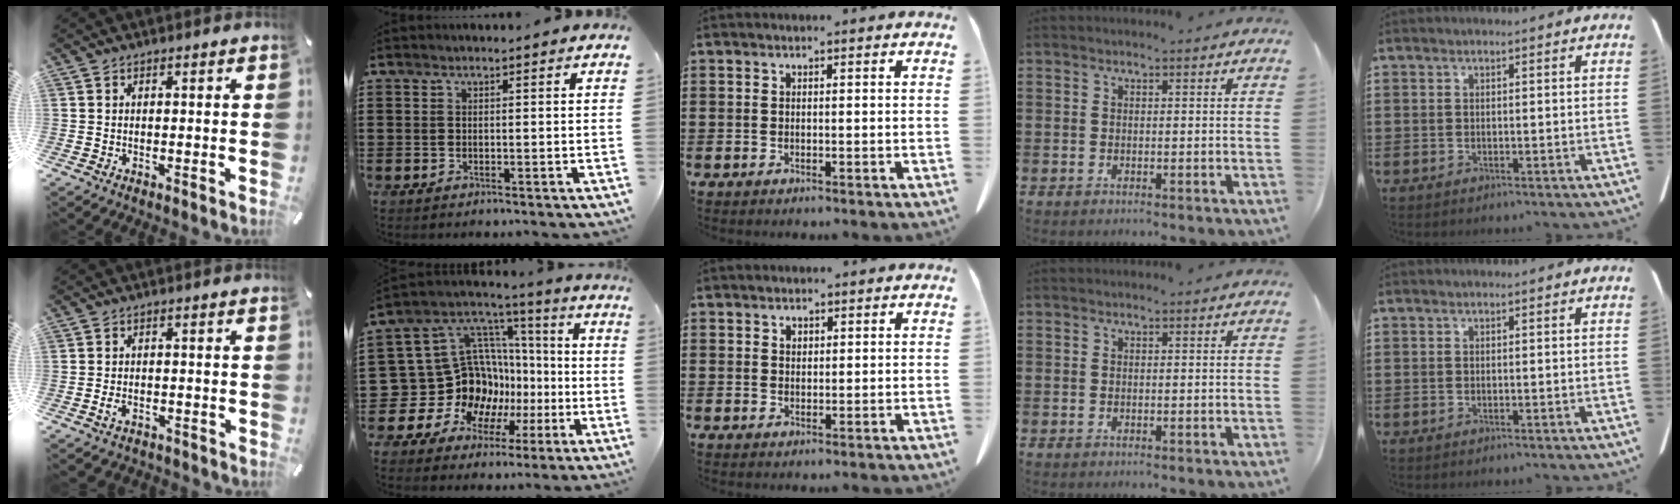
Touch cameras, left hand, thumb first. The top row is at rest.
{"thumb": {"total": 2.9, "force": [-1.9, 1.6, 1.4], "torque": [-0.031, 0.008, -0.038]}, "index": {"total": 15.7, "force": [-2.3, 14.5, 5.5], "torque": [-0.155, -0.031, 0.002]}, "middle": {"total": 1.3, "force": [1.0, 0.8, 0.3], "torque": [0.001, -0.001, 0.018]}}